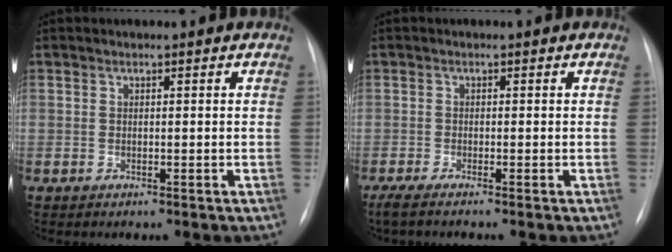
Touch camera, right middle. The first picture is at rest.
{"total": 3.0, "force": [-2.5, -0.3, 1.8], "torque": [-0.028, -0.008, -0.041]}